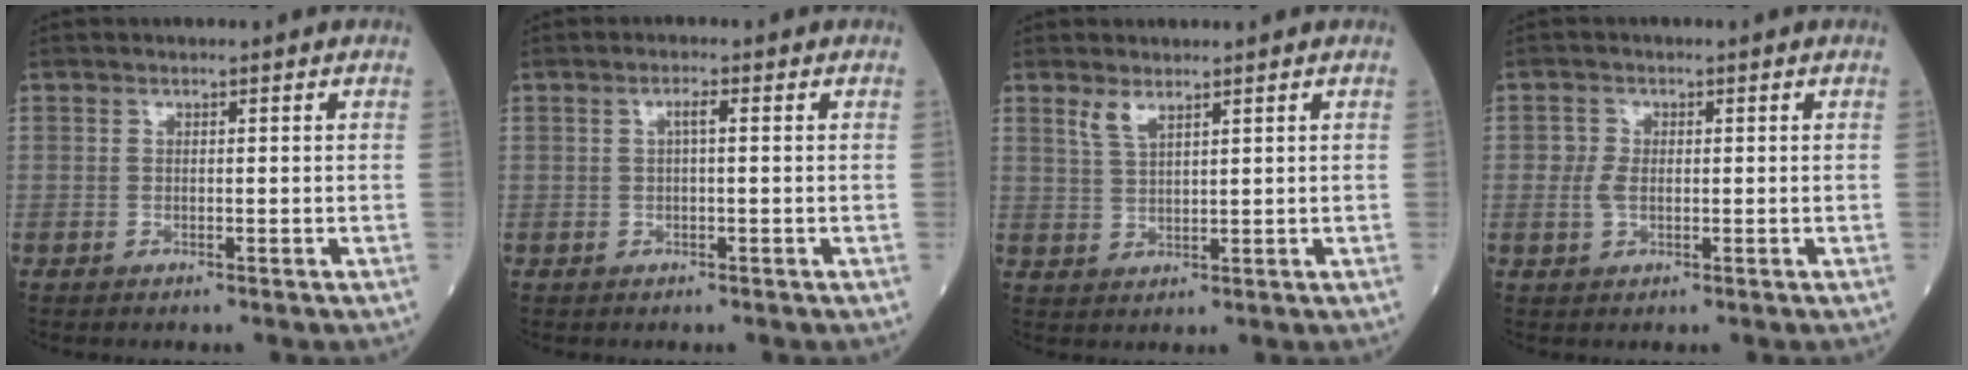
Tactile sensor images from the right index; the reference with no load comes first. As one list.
[{"total": 1.5, "force": [0.3, 0.2, 1.4], "torque": [-0.023, 0.005, 0.003]}, {"total": 2.4, "force": [1.8, 0.5, 1.5], "torque": [-0.039, -0.002, 0.041]}, {"total": 2.2, "force": [-0.1, 1.6, 1.5], "torque": [-0.034, 0.003, -0.003]}]